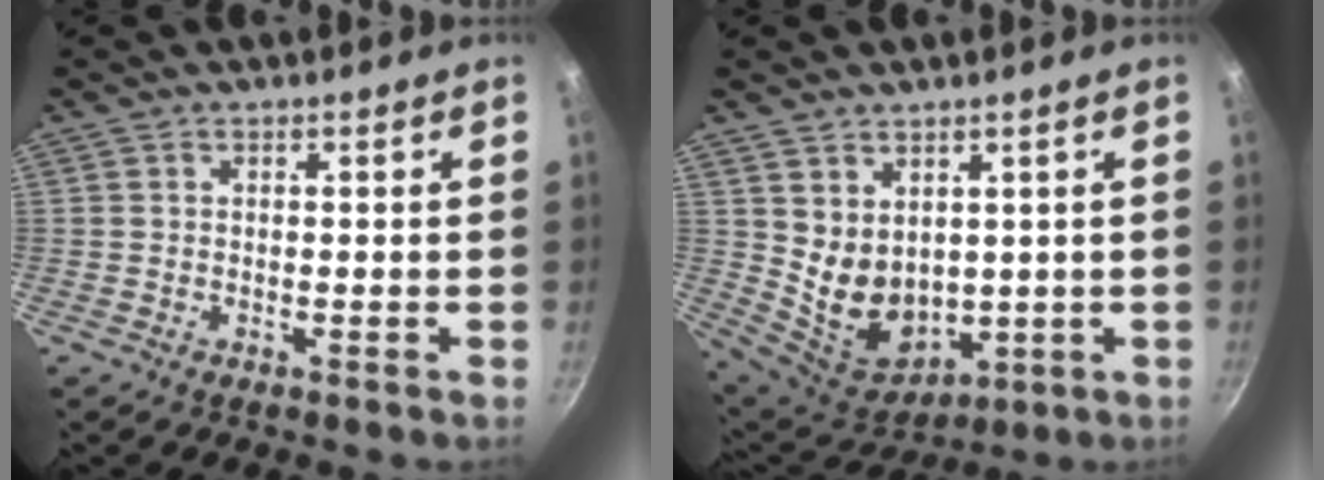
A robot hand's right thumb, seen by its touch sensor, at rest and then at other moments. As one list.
[{"total": 9.7, "force": [2.4, 7.3, 6.0], "torque": [-0.078, -0.034, 0.073]}]